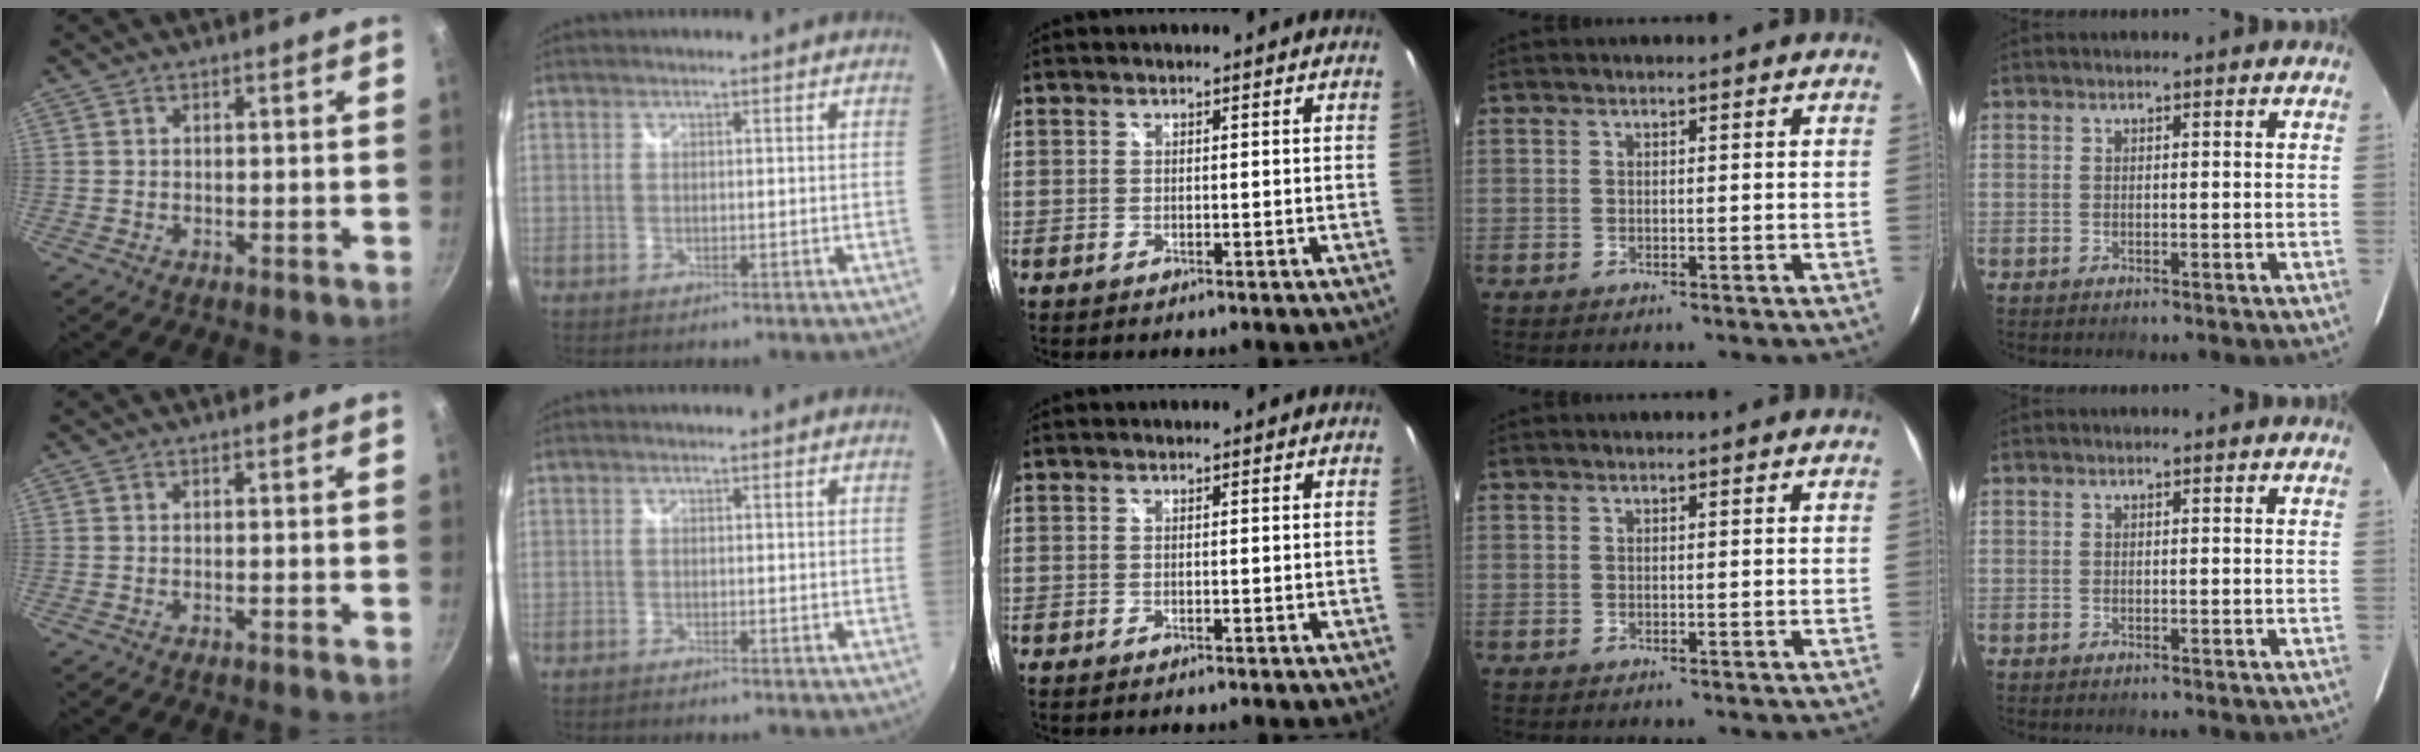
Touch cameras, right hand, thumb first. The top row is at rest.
{"thumb": {"total": 0.5, "force": [-0.4, -0.1, 0.3], "torque": [-0.013, 0.004, -0.007]}, "index": {"total": 1.0, "force": [-0.9, 0.1, 0.2], "torque": [-0.007, -0.007, -0.019]}}